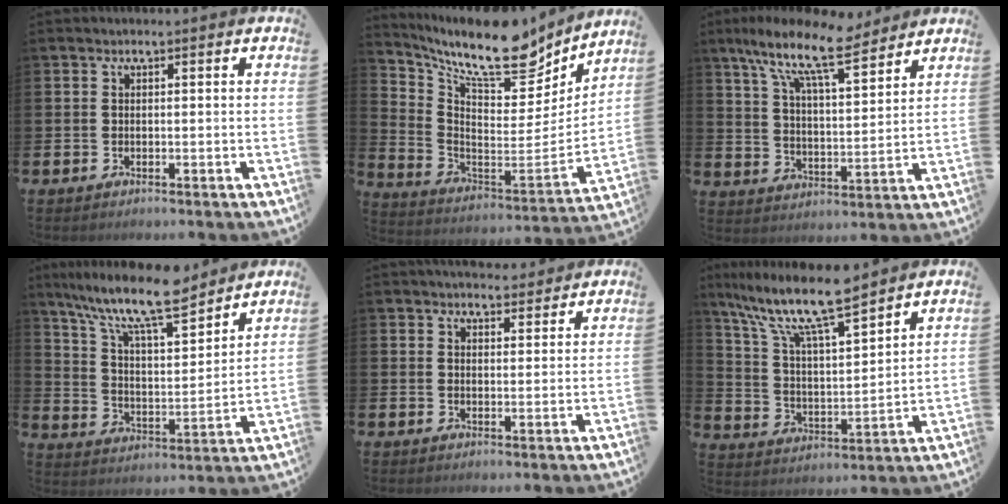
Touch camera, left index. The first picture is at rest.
{"total": 12.8, "force": [10.1, 4.1, 6.8], "torque": [-0.150, -0.073, 0.166]}
{"total": 11.2, "force": [9.1, 2.5, 5.9], "torque": [-0.135, -0.048, 0.155]}
{"total": 12.5, "force": [10.7, 2.4, 6.0], "torque": [-0.134, -0.066, 0.186]}
{"total": 3.6, "force": [3.5, 0.9, 0.1], "torque": [0.000, -0.020, 0.063]}
{"total": 11.7, "force": [10.0, 1.5, 5.7], "torque": [-0.144, -0.050, 0.176]}